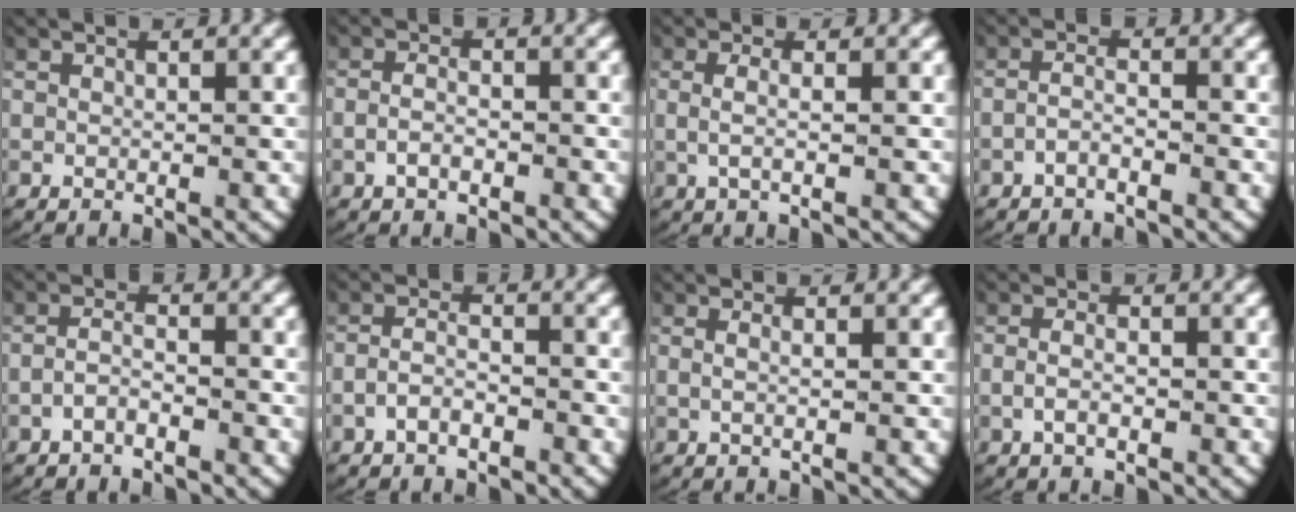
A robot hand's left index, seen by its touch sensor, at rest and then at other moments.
{"total": 2.0, "force": [-1.3, 0.9, 1.2], "torque": [-0.025, -0.009, -0.019]}
{"total": 2.4, "force": [-0.1, 0.8, 2.3], "torque": [-0.054, -0.006, 0.002]}
{"total": 2.0, "force": [-1.6, 0.6, 1.0], "torque": [-0.024, -0.009, -0.027]}
{"total": 2.2, "force": [-1.8, 0.8, 1.1], "torque": [-0.023, -0.008, -0.030]}
{"total": 2.5, "force": [-1.9, 1.1, 1.3], "torque": [-0.027, -0.008, -0.032]}
{"total": 1.0, "force": [0.0, 0.1, 1.0], "torque": [-0.028, -0.008, 0.002]}
{"total": 2.0, "force": [-1.1, 0.9, 1.5], "torque": [-0.036, -0.010, -0.014]}